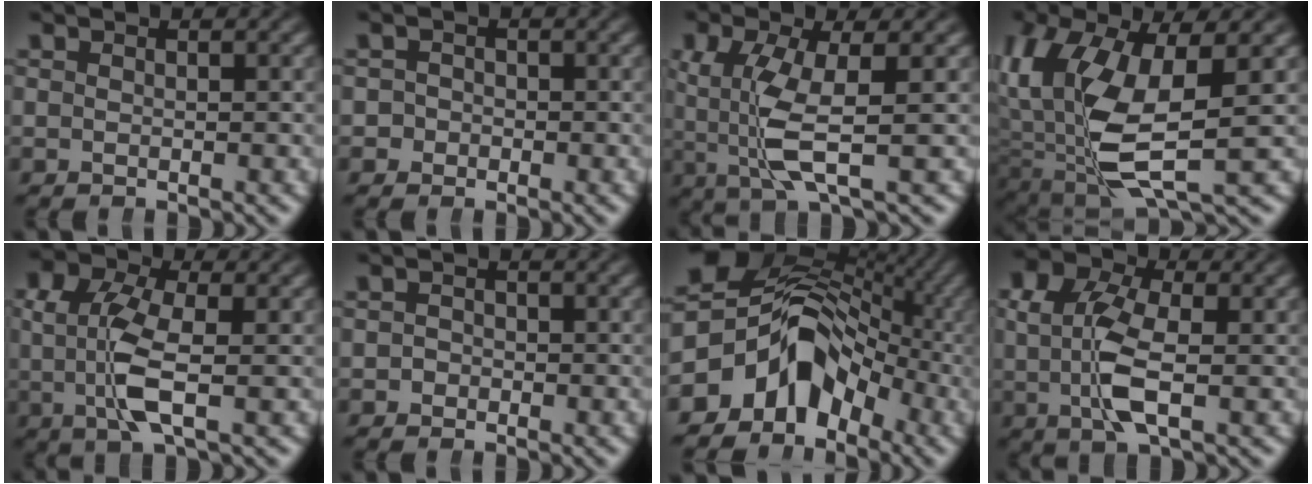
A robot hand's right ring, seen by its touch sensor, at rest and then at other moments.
{"total": 2.3, "force": [-1.0, 2.1, -0.1], "torque": [-0.006, -0.011, -0.020]}
{"total": 4.7, "force": [0.0, 1.5, 4.5], "torque": [-0.105, -0.024, 0.015]}
{"total": 11.1, "force": [0.2, 6.2, 9.1], "torque": [-0.213, -0.039, 0.031]}
{"total": 5.3, "force": [0.1, 2.5, 4.7], "torque": [-0.103, -0.021, 0.008]}
{"total": 1.0, "force": [-0.8, 0.5, -0.2], "torque": [0.007, -0.011, -0.012]}
{"total": 17.0, "force": [-0.1, 13.3, 10.5], "torque": [-0.195, -0.028, -0.004]}
{"total": 6.1, "force": [0.5, 3.5, 5.0], "torque": [-0.108, -0.016, 0.011]}